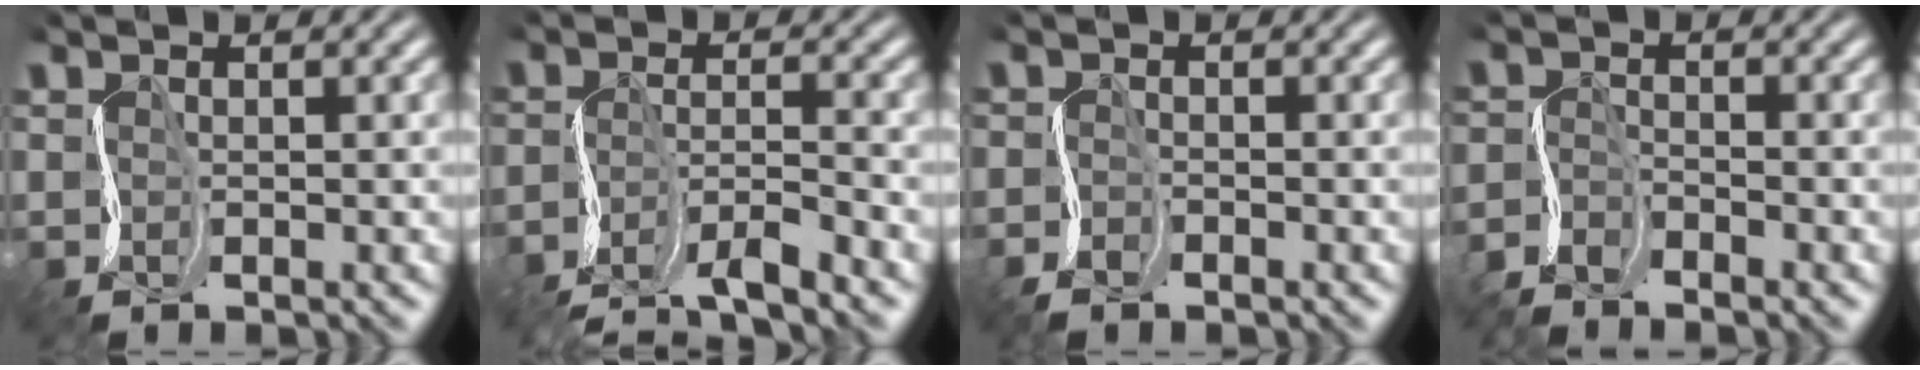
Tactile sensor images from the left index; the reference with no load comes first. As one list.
[{"total": 6.2, "force": [-5.1, 0.9, 3.4], "torque": [-0.051, 0.001, -0.099]}, {"total": 1.8, "force": [-1.7, 0.5, 0.4], "torque": [-0.015, 0.001, -0.041]}, {"total": 3.2, "force": [-3.0, 0.7, 0.5], "torque": [-0.015, -0.001, -0.072]}]